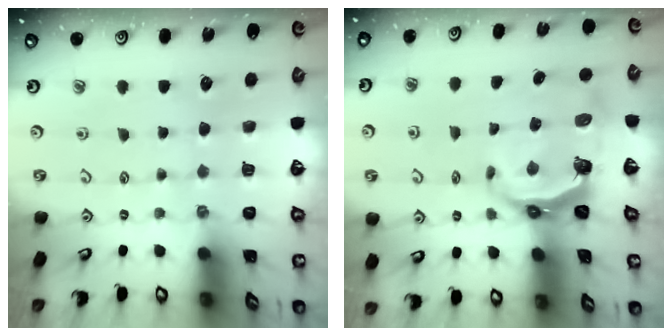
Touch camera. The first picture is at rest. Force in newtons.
{"total": 7.4, "press": 5.9, "slide": 4.6}